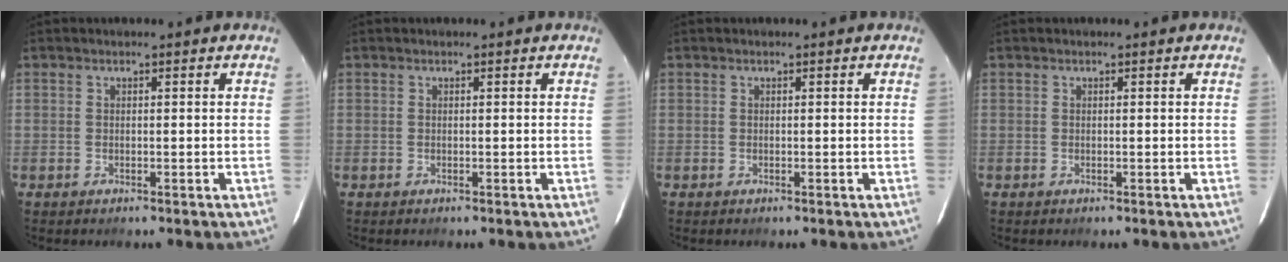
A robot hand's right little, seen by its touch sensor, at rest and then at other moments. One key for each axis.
{"total": 0.0}
{"total": 0.0}
{"total": 0.0}